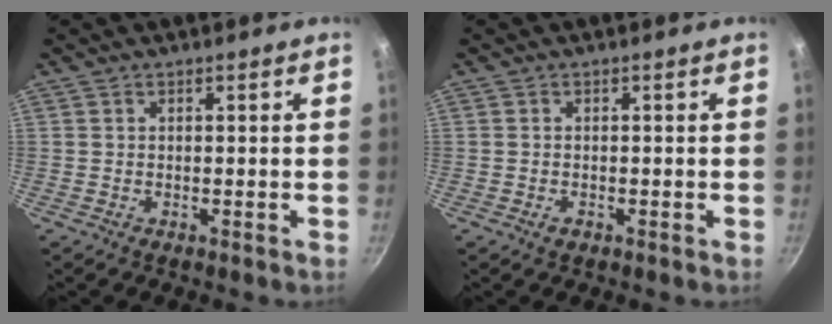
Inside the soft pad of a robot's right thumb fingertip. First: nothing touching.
{"total": 1.1, "force": [-0.6, 0.7, 0.5], "torque": [-0.009, 0.000, -0.010]}